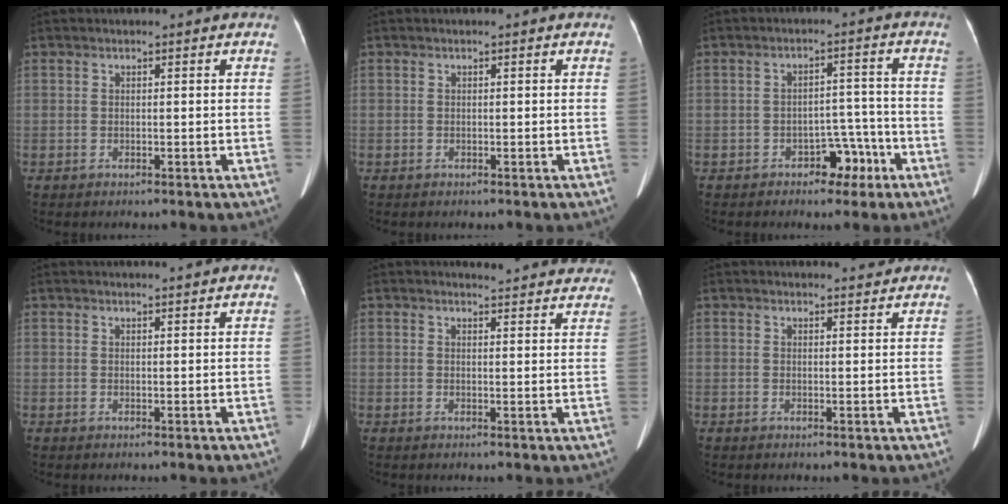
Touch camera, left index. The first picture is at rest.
{"total": 0.5, "force": [-0.3, 0.4, -0.1], "torque": [-0.002, 0.005, -0.008]}
{"total": 5.2, "force": [-3.2, 3.0, 2.8], "torque": [-0.032, 0.021, -0.044]}
{"total": 3.1, "force": [3.0, -0.2, 0.9], "torque": [-0.012, 0.014, 0.038]}
{"total": 12.2, "force": [11.8, 2.2, 2.1], "torque": [0.002, -0.023, 0.109]}
{"total": 2.6, "force": [2.6, 0.2, 0.3], "torque": [-0.007, 0.001, 0.031]}